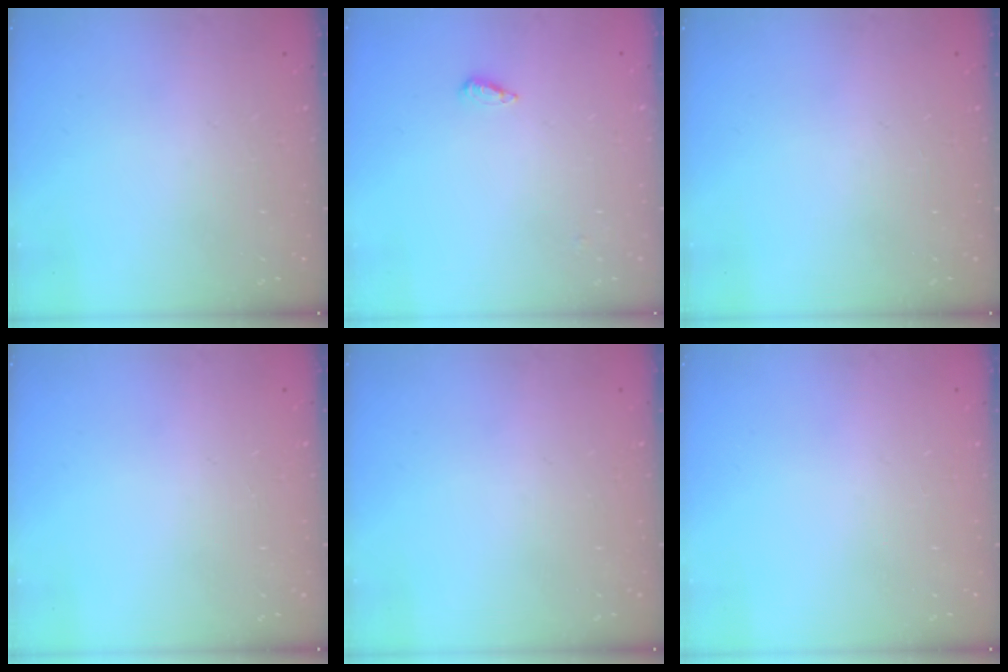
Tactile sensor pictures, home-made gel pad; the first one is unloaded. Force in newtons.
{"total": 2.2, "press": 2.2, "slide": 0.5}
{"total": 0.0}
{"total": 0.0}
{"total": 0.0}
{"total": 0.0}